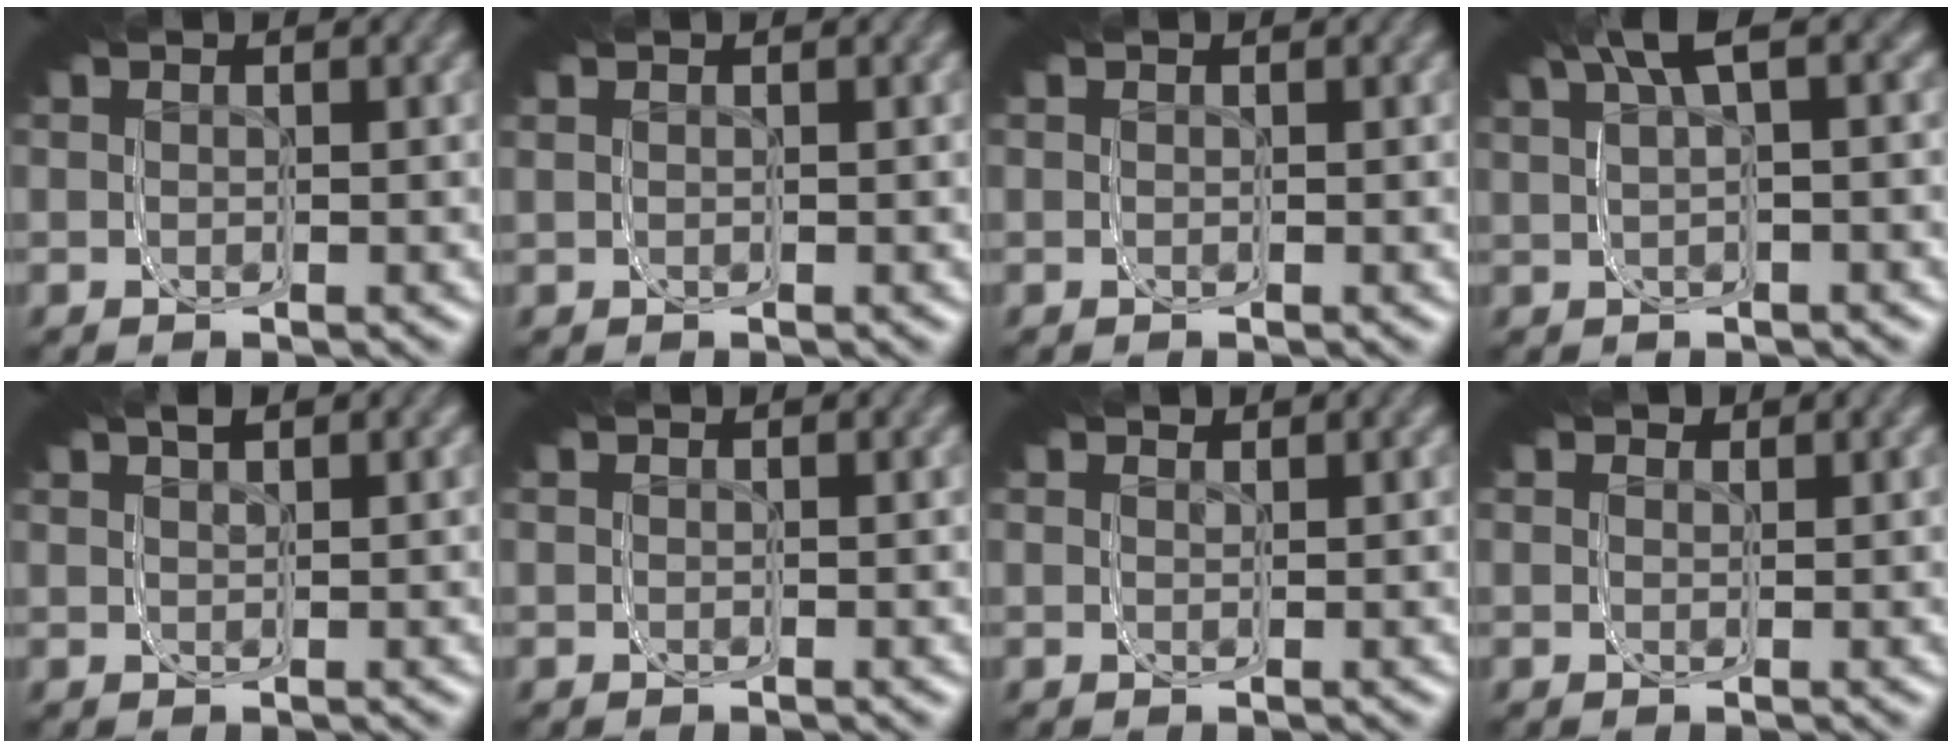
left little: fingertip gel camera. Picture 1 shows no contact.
{"total": 0.0}
{"total": 0.0}
{"total": 4.3, "force": [1.6, 1.6, 3.6], "torque": [-0.080, 0.024, 0.016]}
{"total": 0.9, "force": [0.4, 0.5, 0.6], "torque": [-0.035, 0.001, 0.007]}
{"total": 0.0}
{"total": 0.7, "force": [0.5, 0.4, 0.1], "torque": [-0.014, -0.003, 0.009]}
{"total": 1.5, "force": [0.7, 1.2, 0.5], "torque": [-0.012, -0.001, 0.009]}